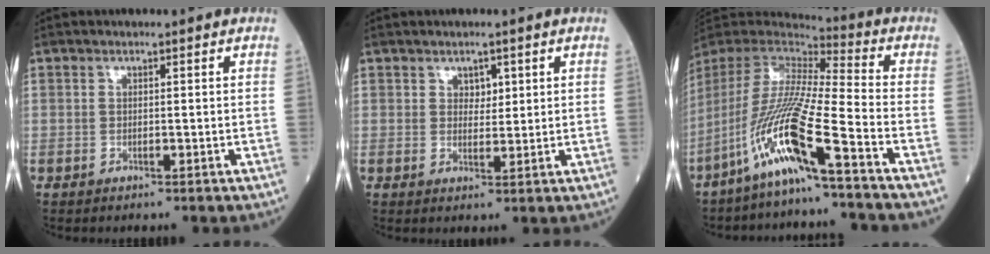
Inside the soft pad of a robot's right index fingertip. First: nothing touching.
{"total": 2.2, "force": [1.1, 1.4, 1.3], "torque": [-0.015, -0.003, 0.018]}
{"total": 16.0, "force": [-9.2, -1.3, 13.1], "torque": [-0.278, -0.022, -0.181]}